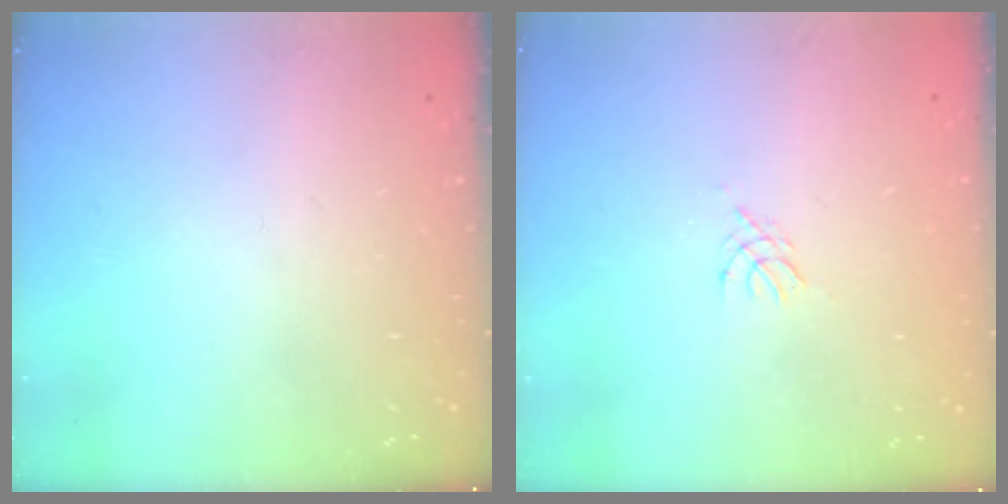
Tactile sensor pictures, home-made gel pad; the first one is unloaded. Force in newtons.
{"total": 2.8, "press": 2.7, "slide": 0.6}